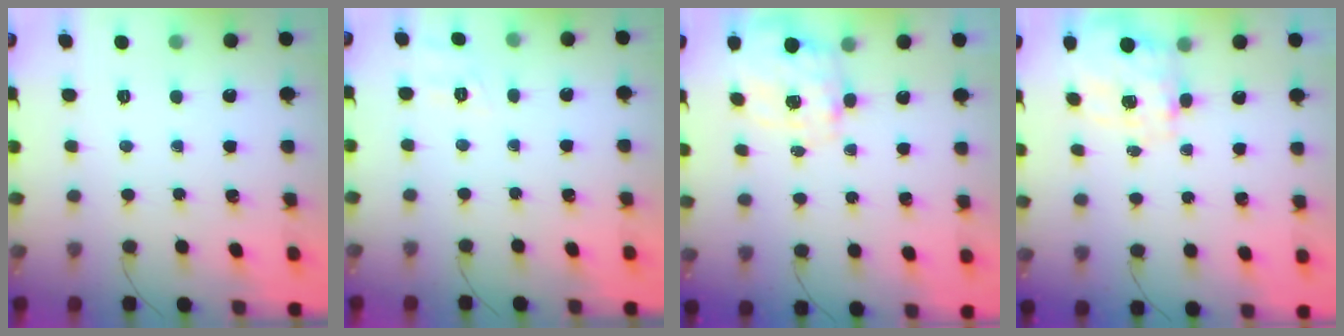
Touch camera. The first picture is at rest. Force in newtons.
{"total": 3.3, "press": 2.6, "slide": 2.0}
{"total": 2.5, "press": 2.3, "slide": 1.0}
{"total": 3.5, "press": 3.3, "slide": 1.0}